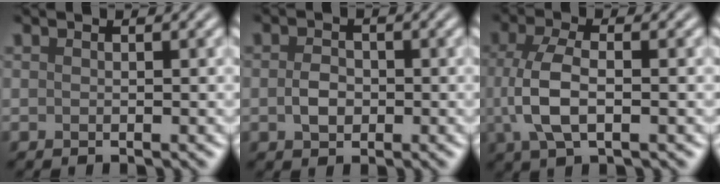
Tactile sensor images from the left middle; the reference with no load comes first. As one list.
[{"total": 1.9, "force": [-0.3, 1.4, 1.3], "torque": [-0.025, 0.002, -0.009]}, {"total": 5.0, "force": [-0.6, 2.4, 4.4], "torque": [-0.103, 0.006, -0.013]}]